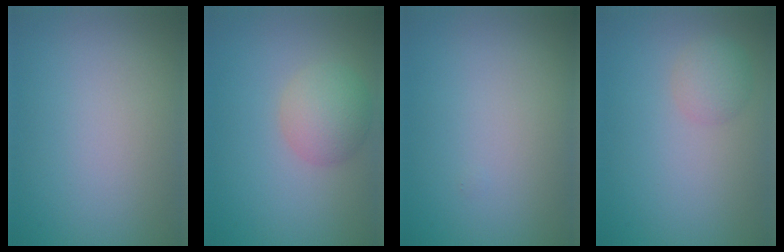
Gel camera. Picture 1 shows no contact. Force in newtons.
{"total": 3.5, "press": 3.4, "slide": 0.3}
{"total": 0.0}
{"total": 1.9, "press": 1.8, "slide": 0.1}